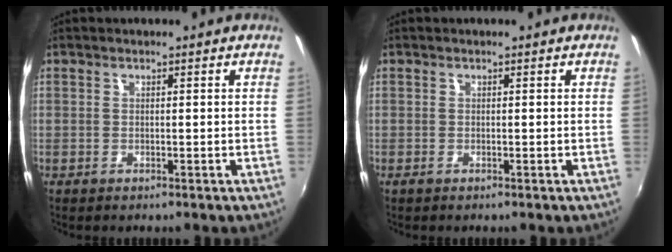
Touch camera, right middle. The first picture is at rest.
{"total": 0.0}